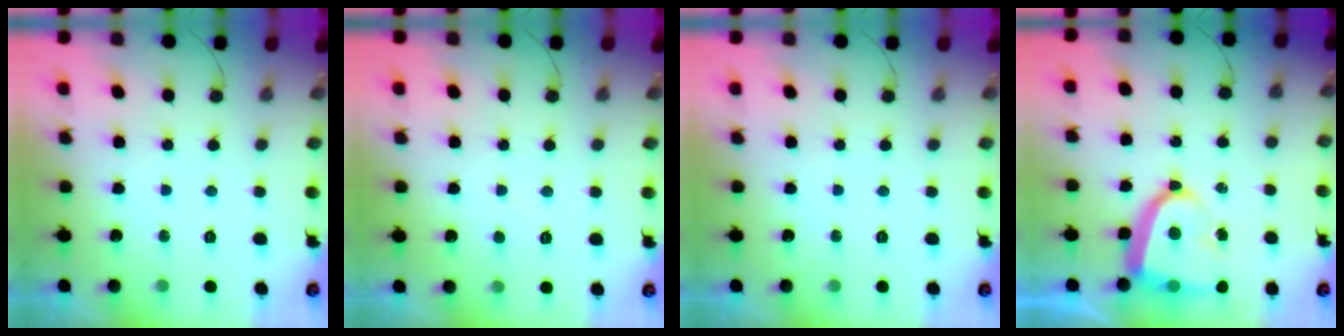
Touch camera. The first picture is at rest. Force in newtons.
{"total": 2.9, "press": 2.9, "slide": 0.3}
{"total": 0.0}
{"total": 13.2, "press": 13.2, "slide": 1.3}